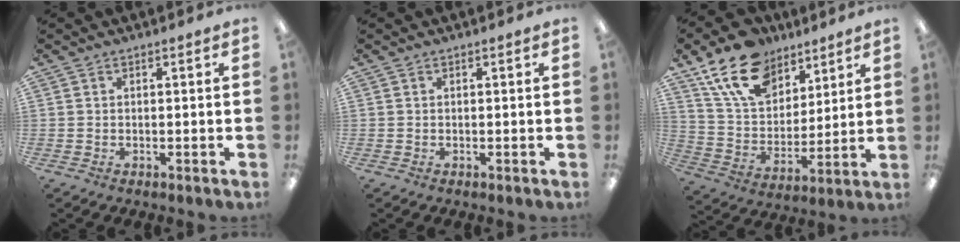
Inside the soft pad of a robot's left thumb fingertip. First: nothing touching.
{"total": 0.0}
{"total": 17.8, "force": [11.8, 10.6, 8.0], "torque": [-0.150, -0.052, 0.221]}